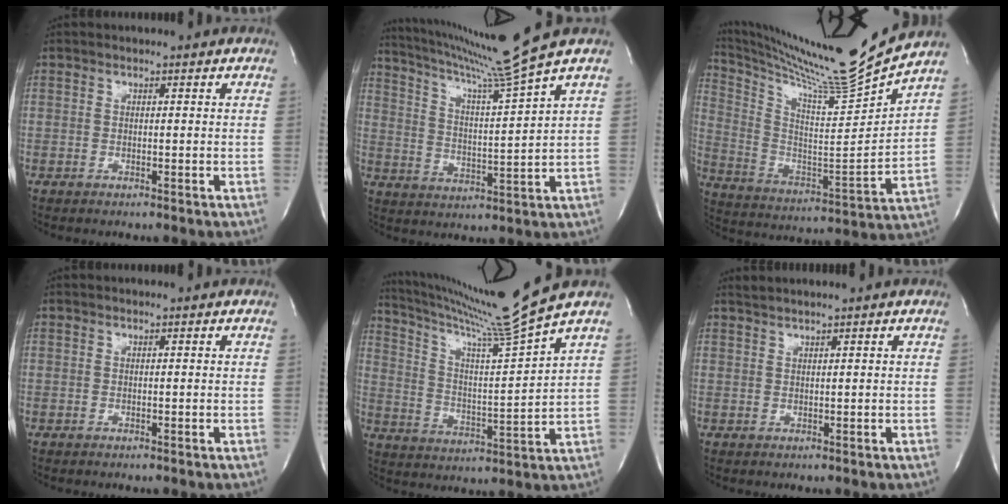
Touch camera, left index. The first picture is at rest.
{"total": 12.8, "force": [10.9, -4.4, 5.1], "torque": [-0.093, -0.044, 0.186]}
{"total": 20.7, "force": [18.6, -3.2, 8.5], "torque": [-0.166, -0.082, 0.302]}
{"total": 0.0}
{"total": 14.8, "force": [12.7, -4.4, 6.2], "torque": [-0.112, -0.047, 0.215]}
{"total": 3.2, "force": [2.8, -0.6, 1.4], "torque": [-0.018, 0.017, 0.050]}